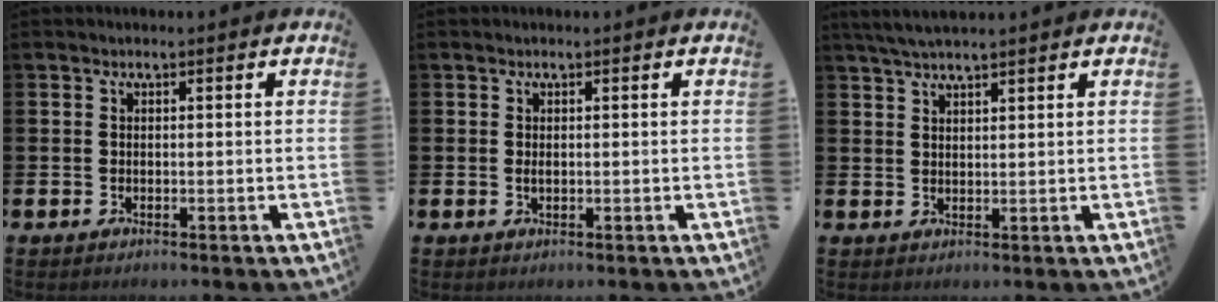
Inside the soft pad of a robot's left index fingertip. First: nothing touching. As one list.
[{"total": 0.6, "force": [0.1, 0.3, 0.5], "torque": [-0.010, 0.002, 0.001]}, {"total": 3.4, "force": [3.1, 0.4, 1.4], "torque": [-0.030, -0.004, 0.057]}]